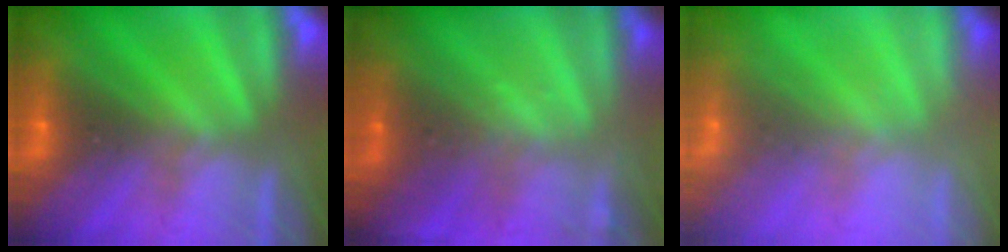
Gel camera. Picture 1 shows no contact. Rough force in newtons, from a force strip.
{"total": 1.9}
{"total": 7.3}